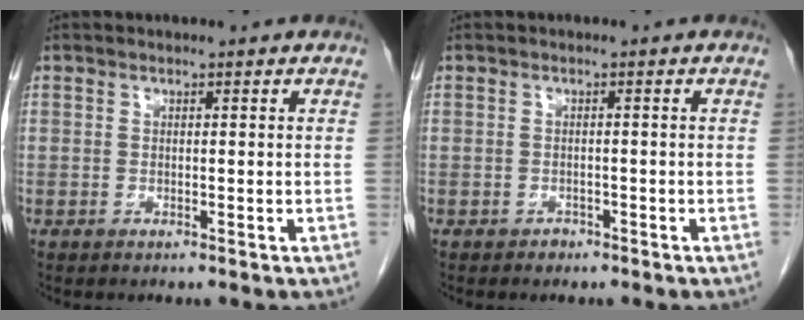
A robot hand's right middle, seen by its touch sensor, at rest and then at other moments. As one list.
[{"total": 1.0, "force": [-0.7, 0.7, 0.0], "torque": [-0.002, 0.003, -0.012]}]